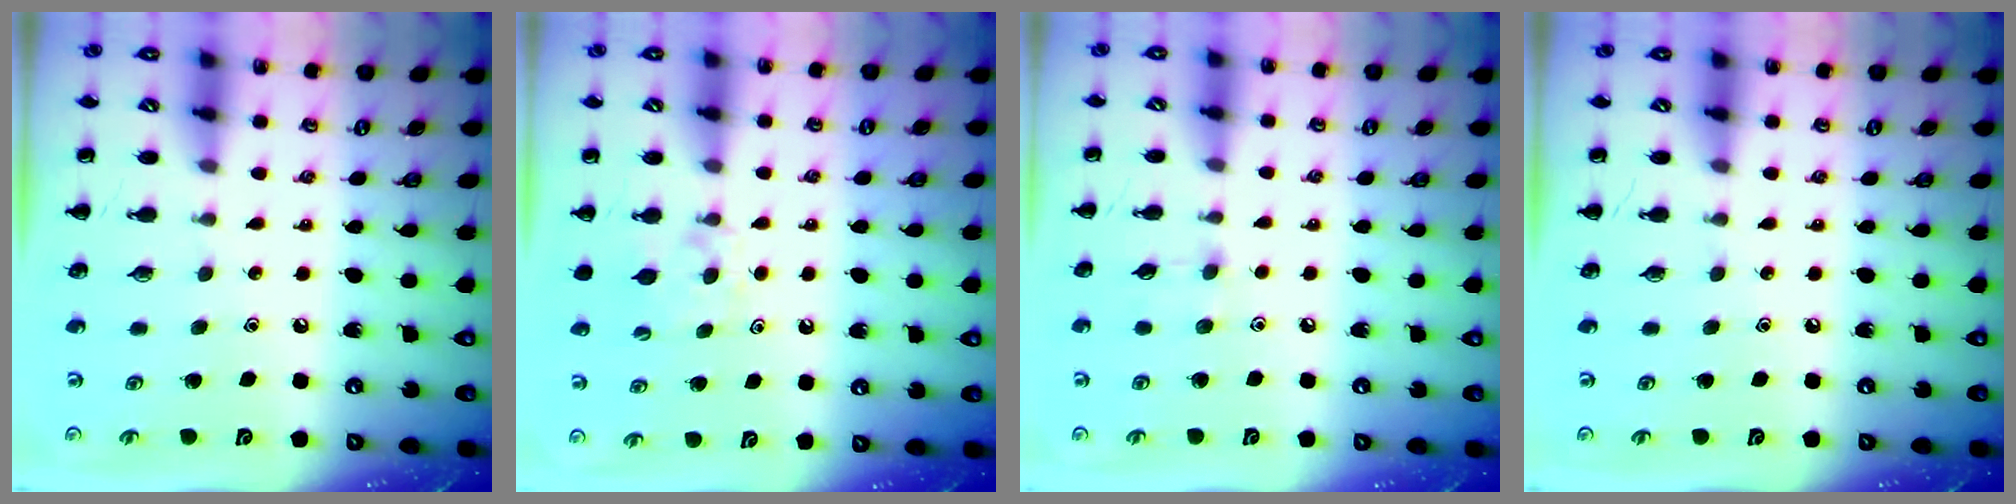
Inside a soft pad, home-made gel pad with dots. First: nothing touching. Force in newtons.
{"total": 5.1, "press": 4.8, "slide": 1.6}
{"total": 3.2, "press": 3.0, "slide": 1.1}
{"total": 0.0}